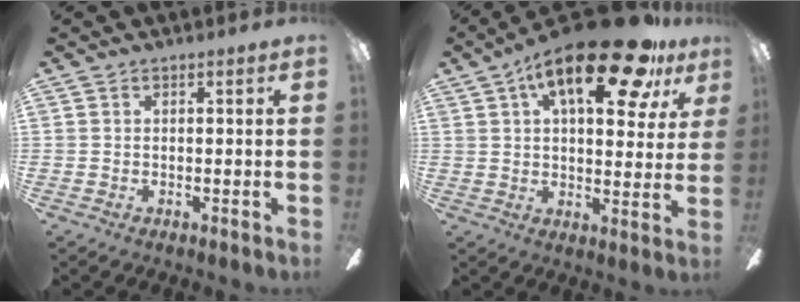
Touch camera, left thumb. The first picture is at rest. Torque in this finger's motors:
{"motor_torque": [0.56, 0.83, 1.76, -1.01, 0.16]}